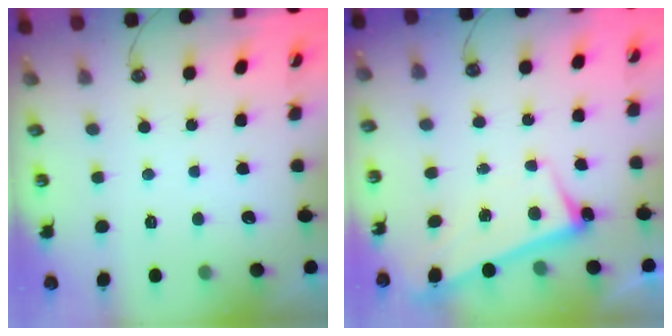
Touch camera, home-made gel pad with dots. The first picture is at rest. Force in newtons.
{"total": 2.6, "press": 2.5, "slide": 0.7}